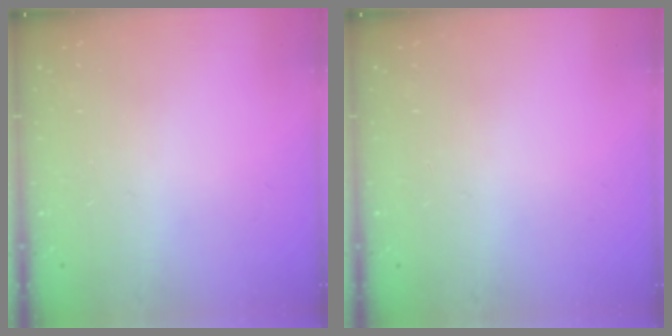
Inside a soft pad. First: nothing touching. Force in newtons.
{"total": 0.0}